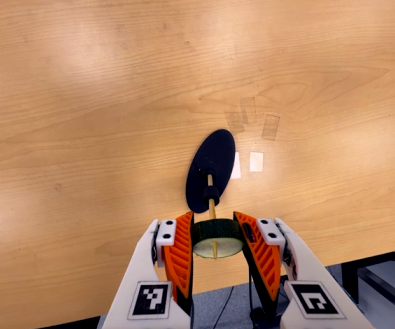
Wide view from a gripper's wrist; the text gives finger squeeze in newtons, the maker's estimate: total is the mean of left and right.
{"total": 10.6, "left": 9.9, "right": 11.3}